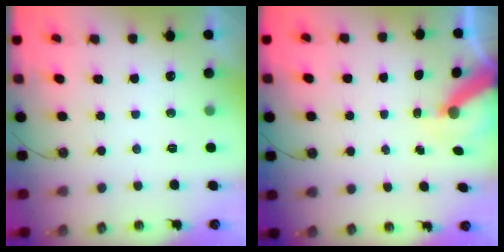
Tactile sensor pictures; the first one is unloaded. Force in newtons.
{"total": 7.5, "press": 7.5, "slide": 0.7}